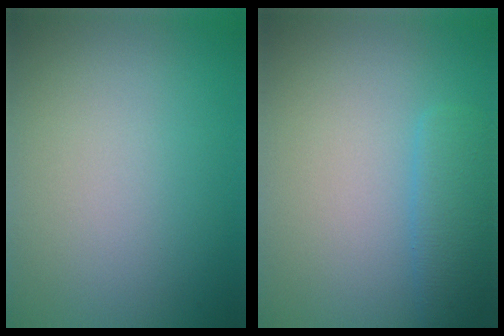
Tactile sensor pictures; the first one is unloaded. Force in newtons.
{"total": 2.5, "press": 2.5, "slide": 0.1}